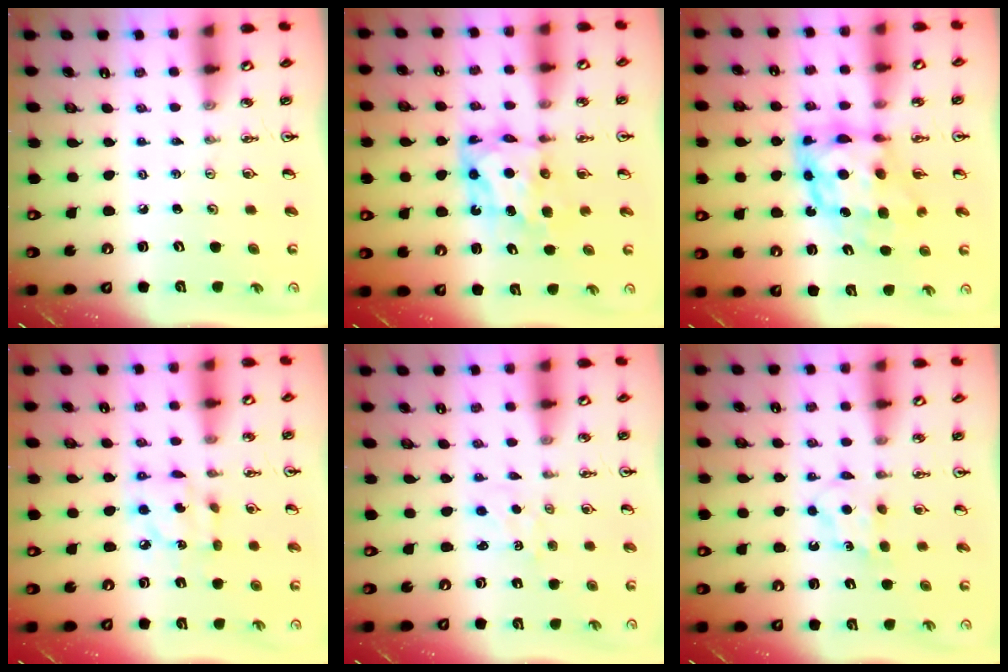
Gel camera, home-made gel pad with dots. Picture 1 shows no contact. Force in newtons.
{"total": 7.4, "press": 7.4, "slide": 0.6}
{"total": 9.8, "press": 9.8, "slide": 0.9}
{"total": 7.0, "press": 7.0, "slide": 0.4}
{"total": 1.6, "press": 1.5, "slide": 0.3}
{"total": 5.3, "press": 5.2, "slide": 0.6}